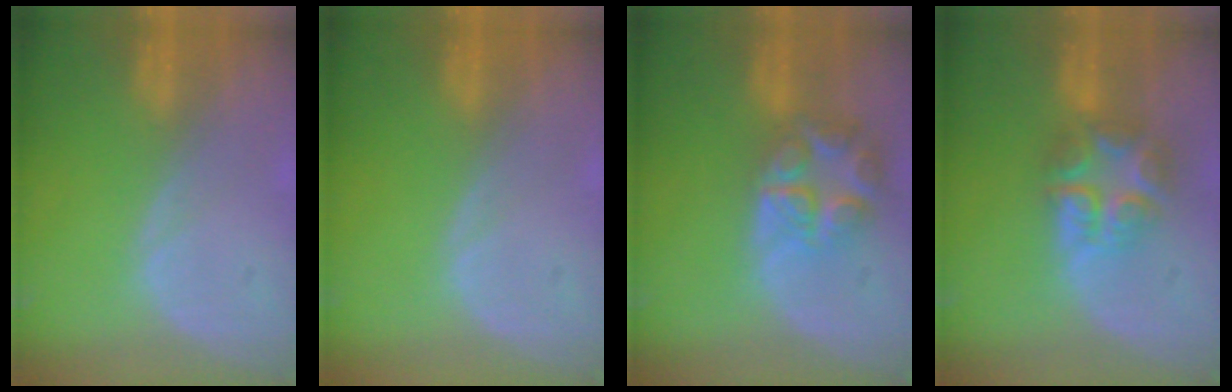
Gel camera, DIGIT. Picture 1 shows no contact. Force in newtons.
{"total": 0.0}
{"total": 7.9, "press": 6.9, "slide": 3.8}
{"total": 7.7, "press": 6.7, "slide": 3.7}